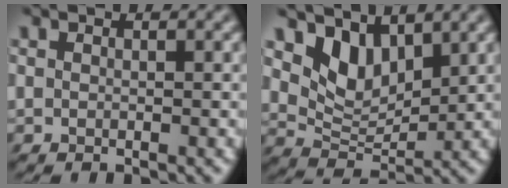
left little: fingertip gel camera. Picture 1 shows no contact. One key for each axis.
{"total": 4.2, "fx": 2.5, "fy": 2.0, "fz": 2.7, "tx": -0.049, "ty": -0.011, "tz": 0.035}